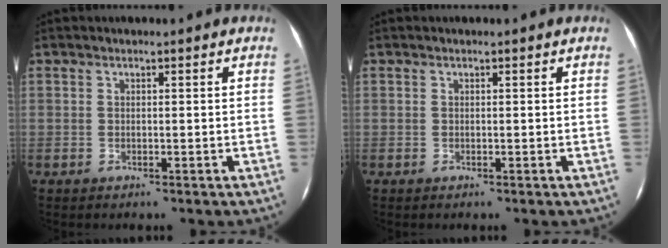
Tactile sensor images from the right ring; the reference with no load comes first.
{"total": 0.0}